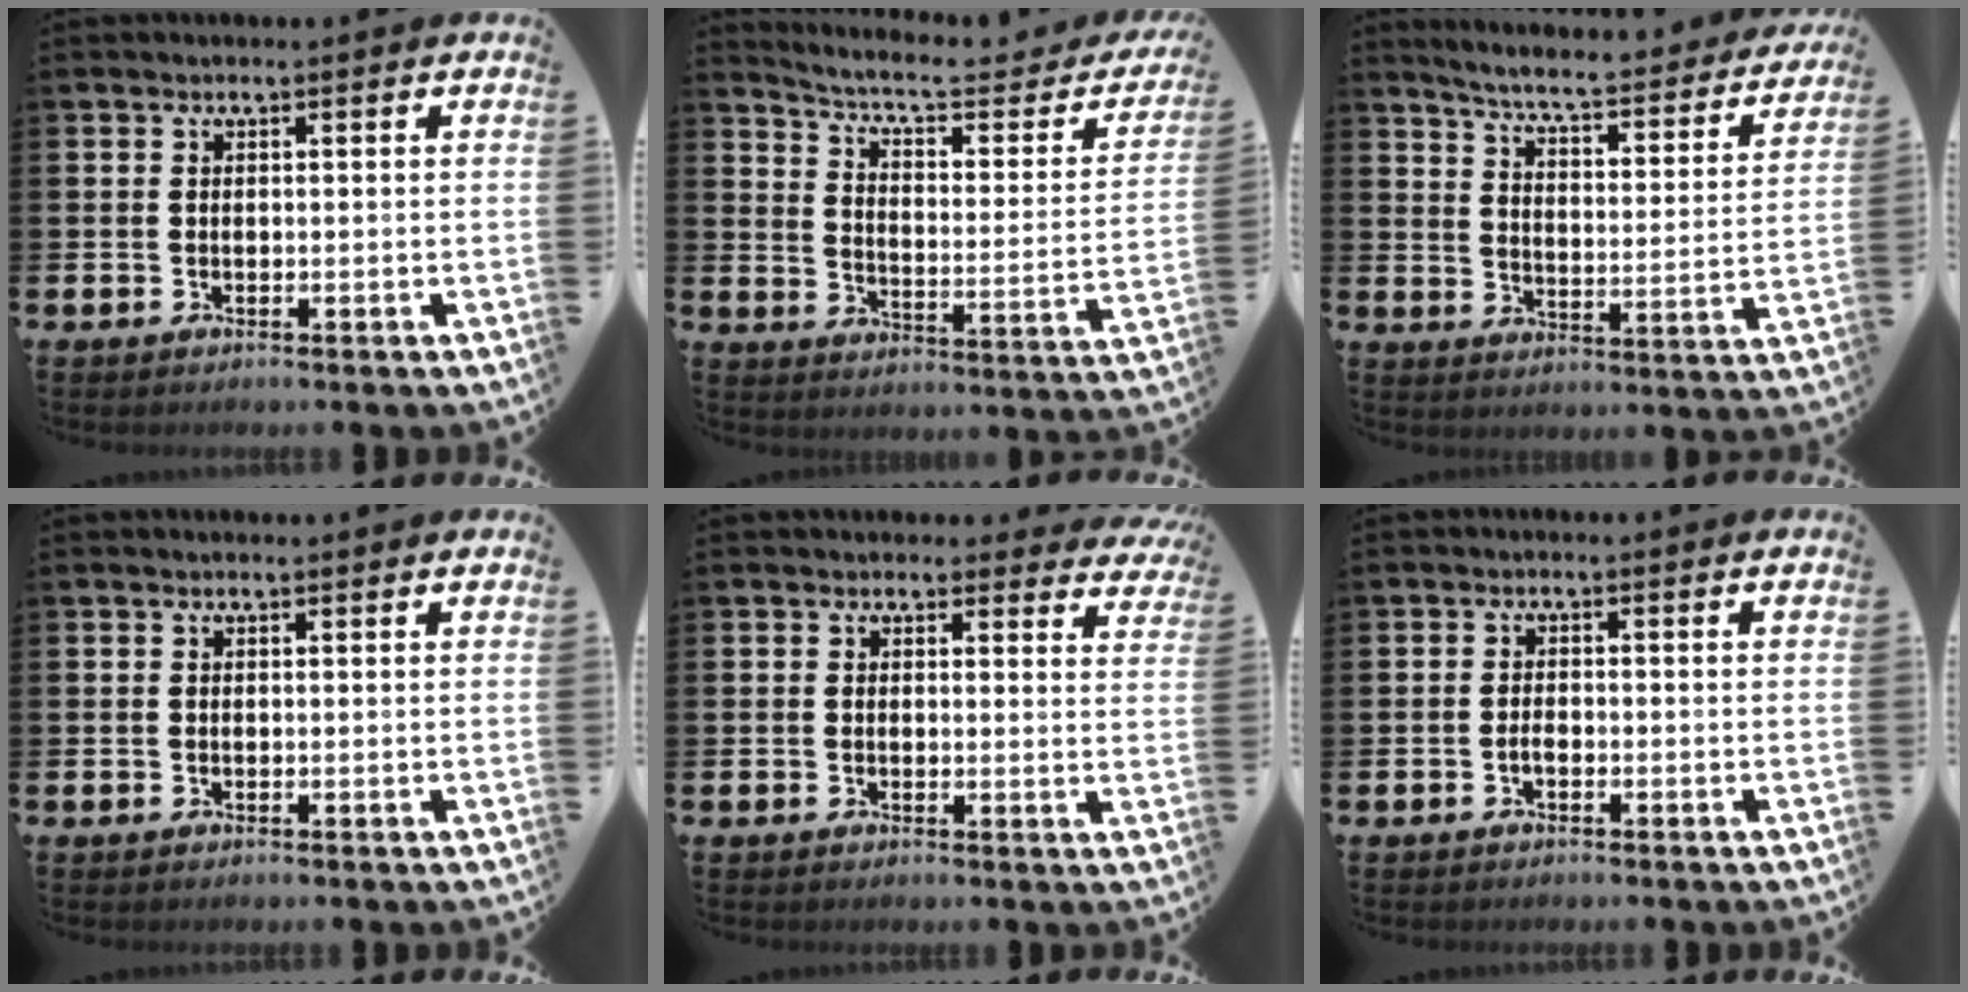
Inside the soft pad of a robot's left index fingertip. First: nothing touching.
{"total": 6.0, "force": [4.9, 1.5, 3.2], "torque": [-0.082, -0.038, 0.075]}
{"total": 5.5, "force": [5.1, 0.3, 2.2], "torque": [-0.062, -0.048, 0.077]}
{"total": 0.0}
{"total": 2.1, "force": [1.9, 0.9, 0.0], "torque": [0.011, -0.011, 0.028]}
{"total": 1.2, "force": [-0.6, 0.6, 0.9], "torque": [-0.016, 0.000, -0.012]}